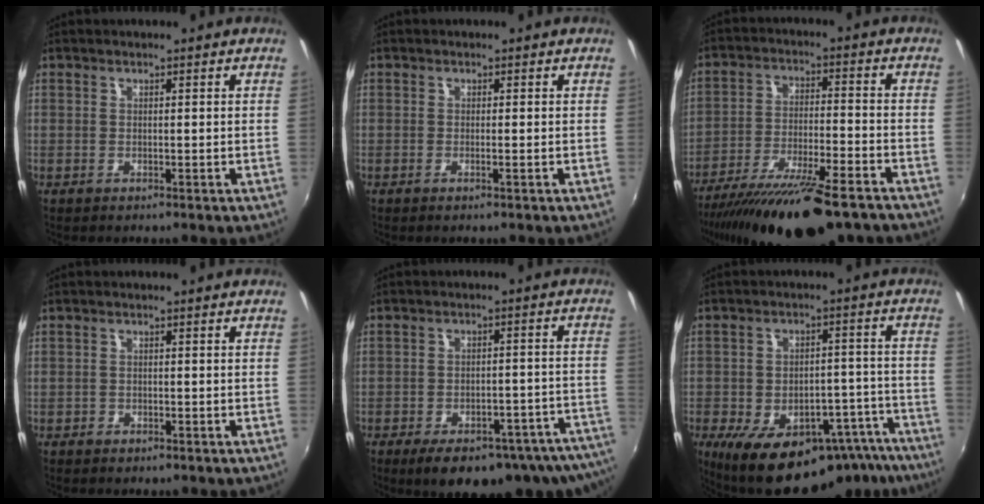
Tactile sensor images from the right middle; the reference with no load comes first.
{"total": 0.9, "force": [-0.4, -0.4, 0.7], "torque": [-0.007, -0.003, -0.008]}
{"total": 21.2, "force": [-16.9, 4.5, 12.0], "torque": [-0.220, -0.048, -0.263]}
{"total": 1.6, "force": [-1.2, 1.0, 0.5], "torque": [-0.013, -0.005, -0.019]}
{"total": 20.3, "force": [-16.0, 5.5, 11.3], "torque": [-0.144, -0.030, -0.196]}
{"total": 23.8, "force": [-16.2, 11.0, 13.6], "torque": [-0.218, -0.006, -0.198]}